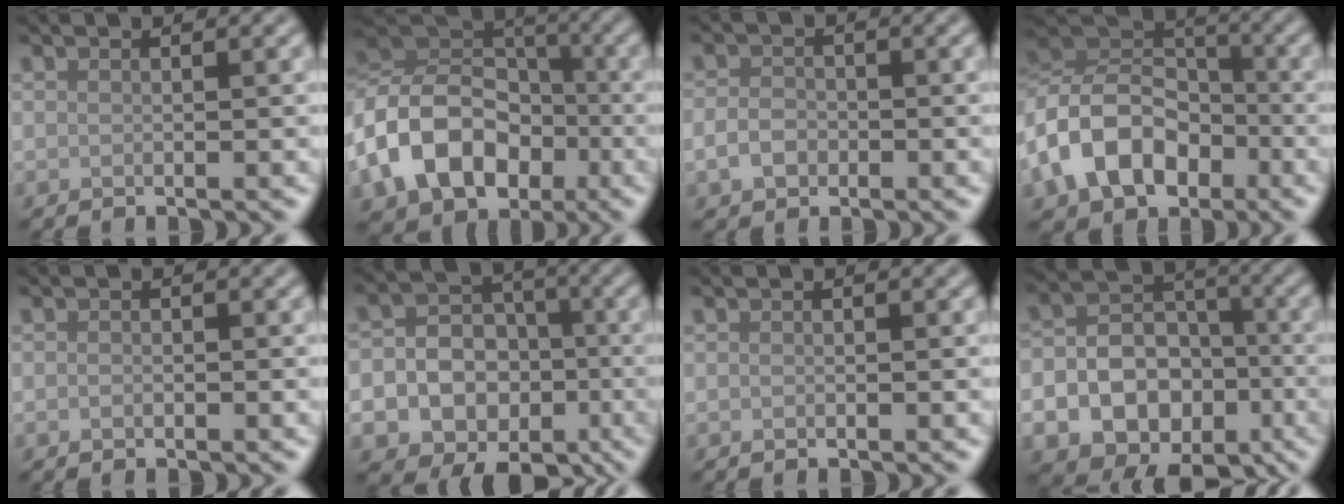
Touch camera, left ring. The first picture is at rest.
{"total": 10.8, "force": [-3.5, 8.4, 5.7], "torque": [-0.121, 0.001, -0.074]}
{"total": 2.3, "force": [-0.8, 1.8, 1.2], "torque": [-0.022, -0.002, -0.021]}
{"total": 8.9, "force": [-3.4, 6.7, 4.7], "torque": [-0.086, 0.005, -0.081]}
{"total": 0.6, "force": [-0.2, 0.4, 0.4], "torque": [-0.006, -0.002, -0.005]}
{"total": 16.6, "force": [-5.8, 14.6, 5.2], "torque": [-0.110, -0.028, -0.096]}
{"total": 0.0}
{"total": 16.6, "force": [-6.6, 13.6, 6.8], "torque": [-0.130, -0.047, -0.102]}